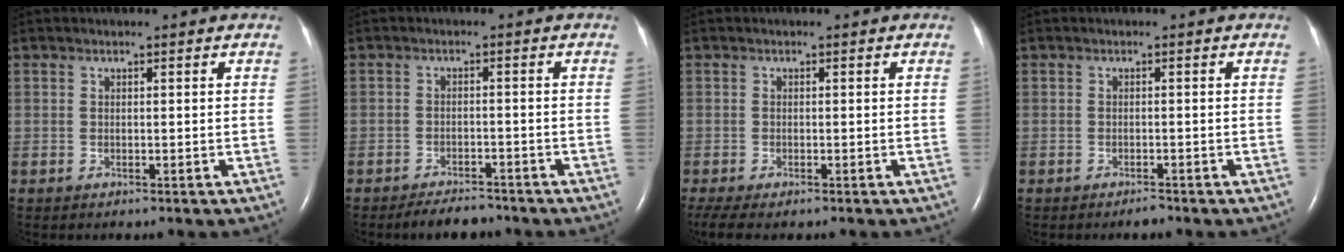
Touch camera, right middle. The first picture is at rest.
{"total": 4.0, "force": [-3.7, 1.1, 1.2], "torque": [-0.028, -0.008, -0.057]}
{"total": 4.8, "force": [-3.5, 1.4, 2.9], "torque": [-0.058, -0.015, -0.058]}
{"total": 0.9, "force": [-0.9, 0.0, 0.4], "torque": [-0.011, -0.003, -0.010]}